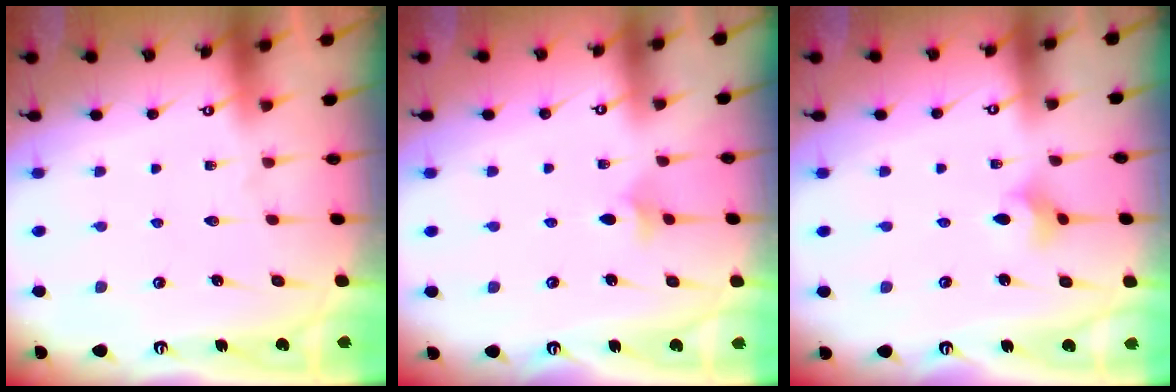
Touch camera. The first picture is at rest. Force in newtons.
{"total": 4.9, "press": 4.7, "slide": 1.1}
{"total": 3.6, "press": 3.5, "slide": 0.7}